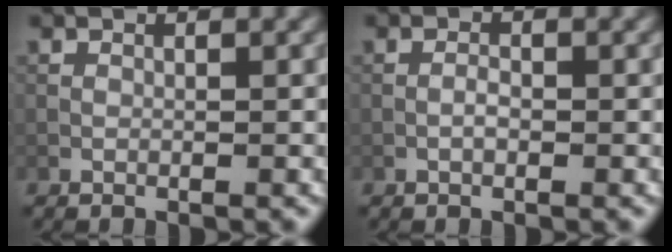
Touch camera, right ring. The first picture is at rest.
{"total": 0.8, "force": [-0.2, 0.2, 0.7], "torque": [-0.012, 0.002, -0.002]}